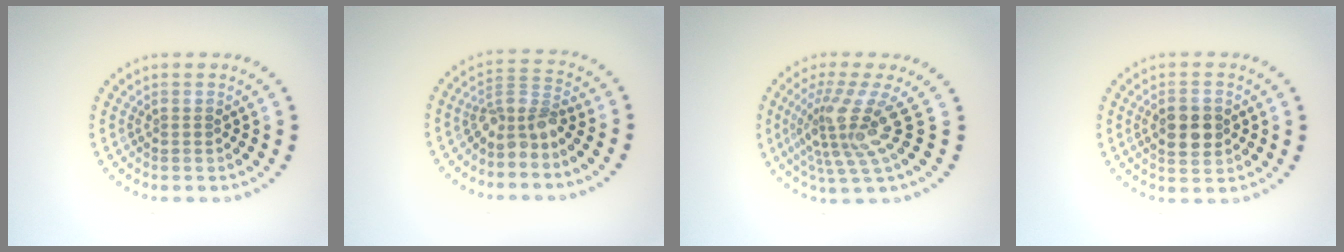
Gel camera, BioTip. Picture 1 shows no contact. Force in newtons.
{"total": 3.0, "press": 2.2, "slide": 2.1}
{"total": 4.8, "press": 3.2, "slide": 3.6}
{"total": 3.7, "press": 3.7, "slide": 0.1}